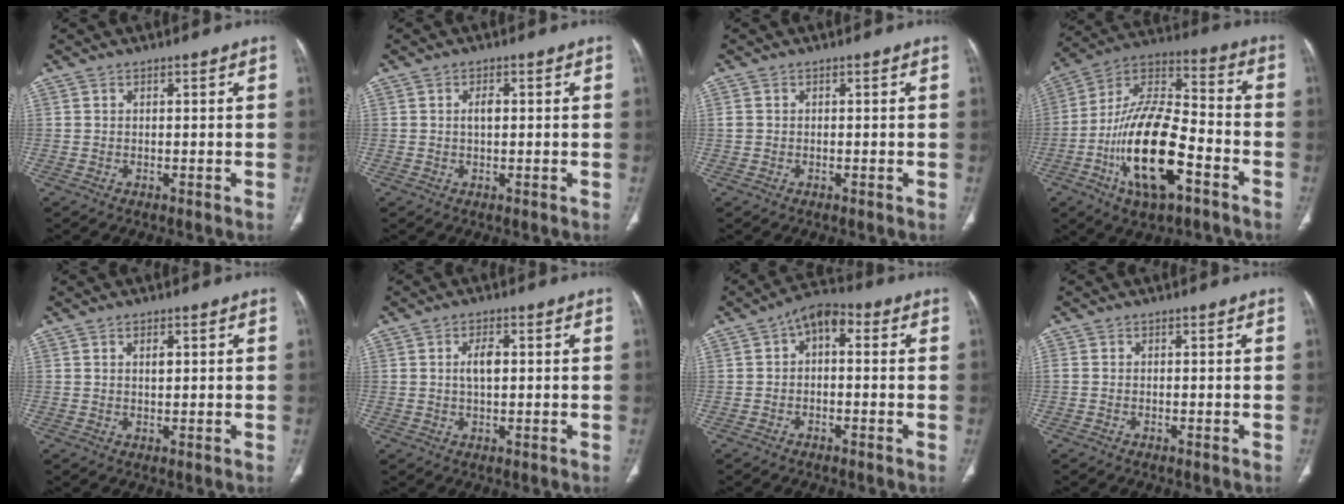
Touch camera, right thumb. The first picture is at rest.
{"total": 2.0, "force": [0.2, 1.1, 1.7], "torque": [-0.030, 0.002, 0.003]}
{"total": 1.0, "force": [-0.1, 0.9, 0.5], "torque": [-0.010, 0.001, -0.002]}
{"total": 21.5, "force": [-8.0, 9.3, 17.6], "torque": [-0.316, 0.052, -0.139]}
{"total": 1.7, "force": [0.6, 0.9, 1.3], "torque": [-0.020, -0.002, 0.011]}
{"total": 3.6, "force": [0.5, 1.8, 3.1], "torque": [-0.057, 0.001, 0.009]}
{"total": 5.9, "force": [0.8, 3.6, 4.7], "torque": [-0.051, 0.027, -0.003]}
{"total": 0.6, "force": [-0.2, 0.4, 0.4], "torque": [-0.012, -0.001, -0.007]}